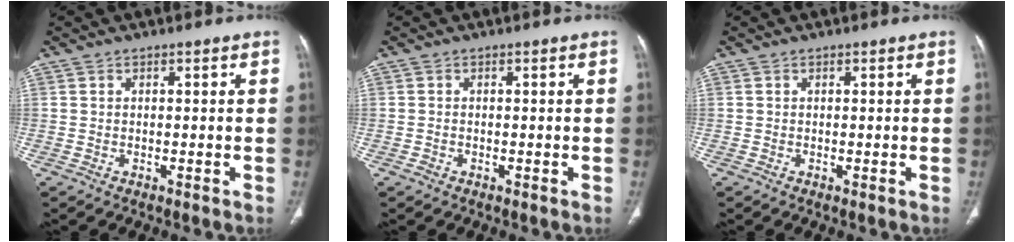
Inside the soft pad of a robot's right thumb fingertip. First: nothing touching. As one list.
[{"total": 0.7, "force": [-0.4, 0.5, 0.2], "torque": [-0.006, 0.002, -0.008]}, {"total": 0.0}]